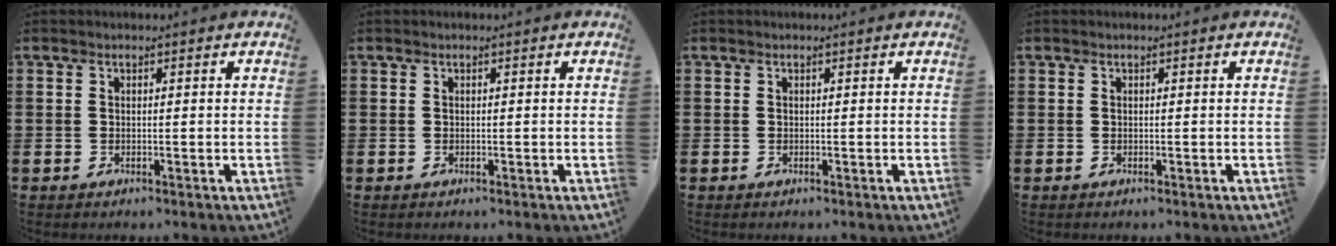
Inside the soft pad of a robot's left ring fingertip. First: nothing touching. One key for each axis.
{"total": 0.0}
{"total": 0.0}
{"total": 0.0}